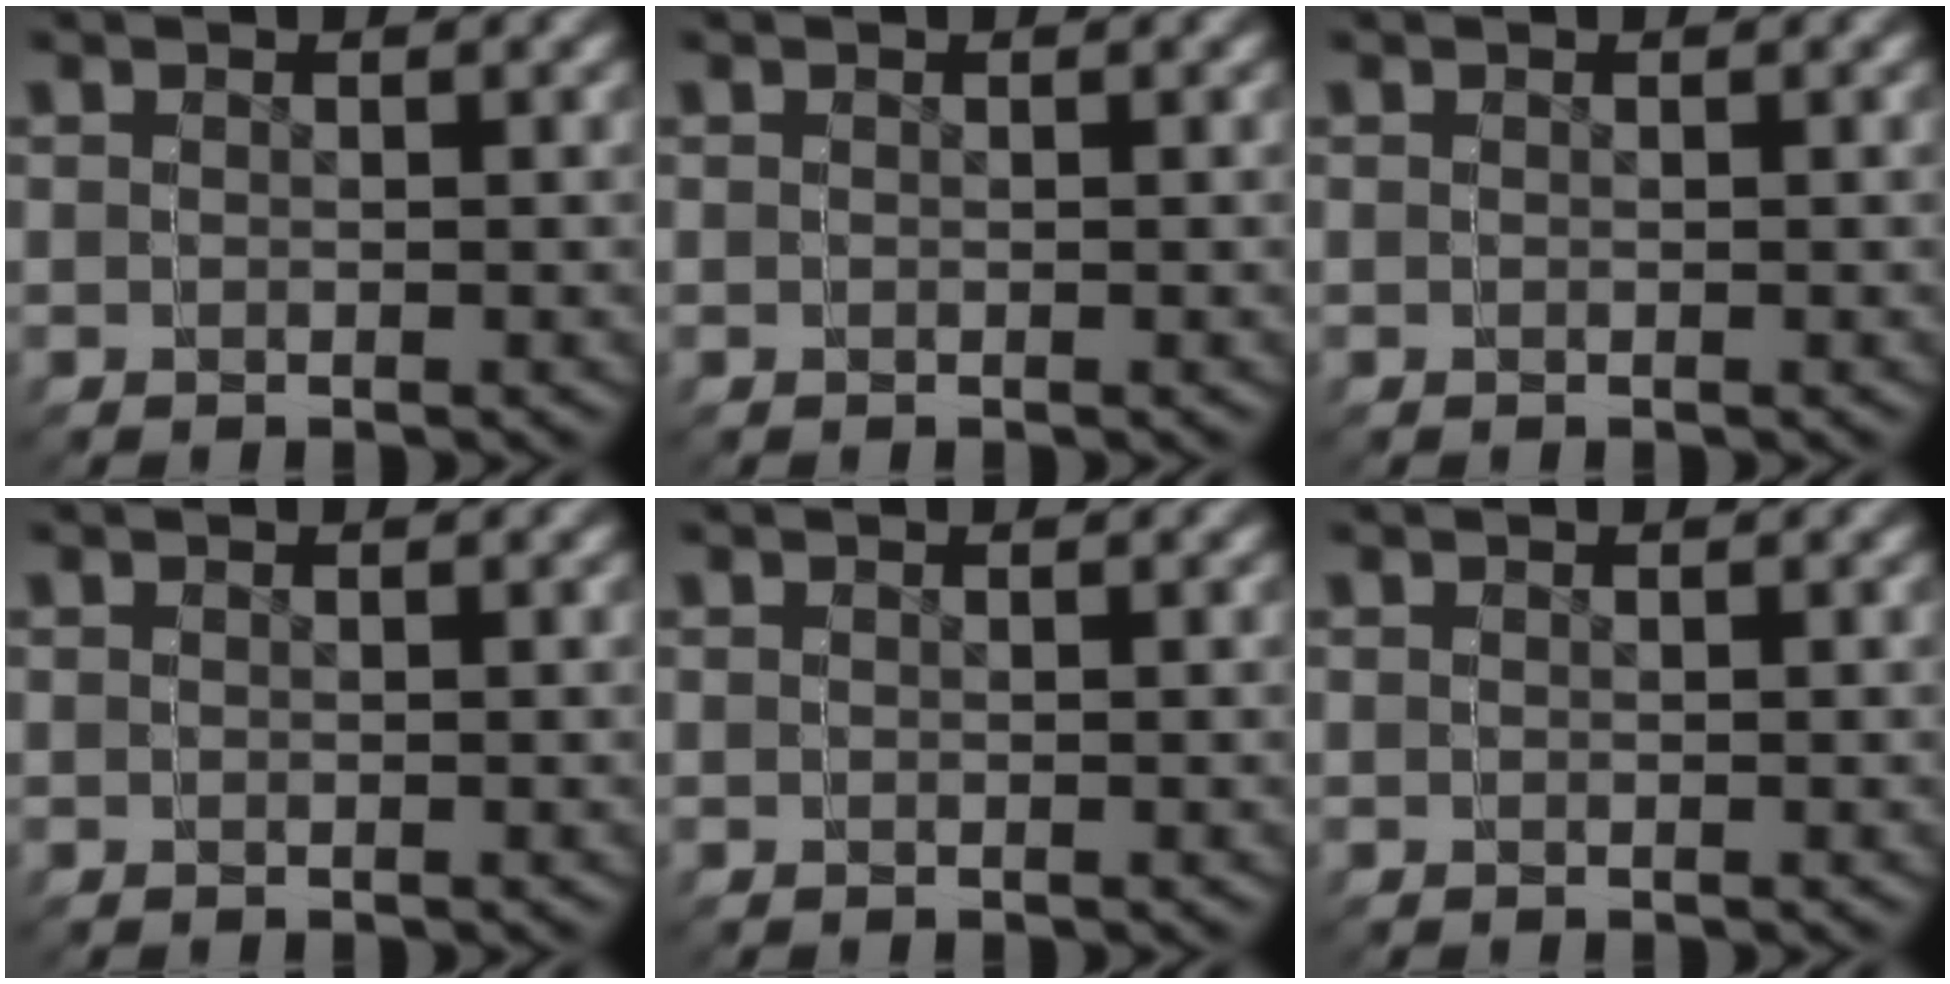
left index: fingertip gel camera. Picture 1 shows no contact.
{"total": 0.0}
{"total": 0.0}
{"total": 0.0}
{"total": 0.0}
{"total": 0.0}